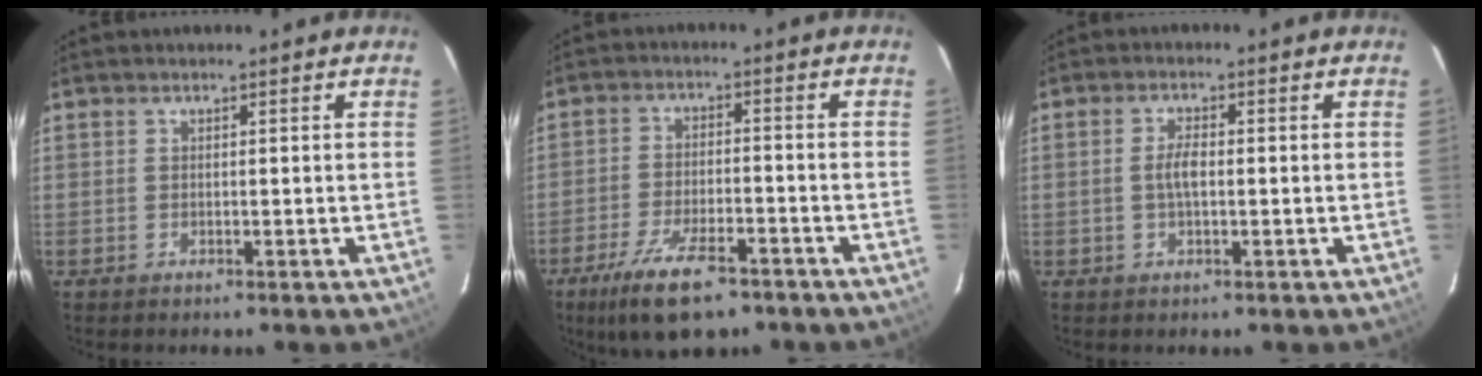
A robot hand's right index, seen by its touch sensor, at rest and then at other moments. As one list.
[{"total": 11.9, "force": [-8.1, 4.1, 7.7], "torque": [-0.172, -0.023, -0.139]}, {"total": 3.0, "force": [-0.3, 1.0, 2.8], "torque": [-0.056, 0.004, -0.005]}]